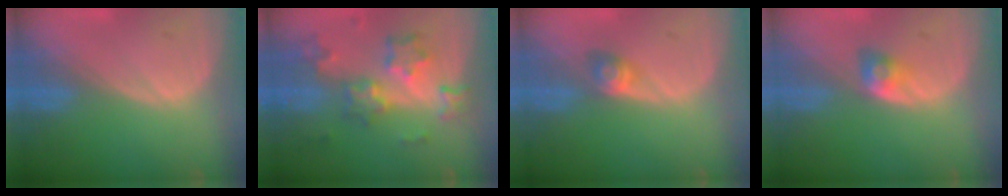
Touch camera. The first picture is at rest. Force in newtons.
{"total": 8.6, "press": 7.6, "slide": 4.0}
{"total": 2.8, "press": 2.5, "slide": 1.2}
{"total": 2.9, "press": 2.5, "slide": 1.4}